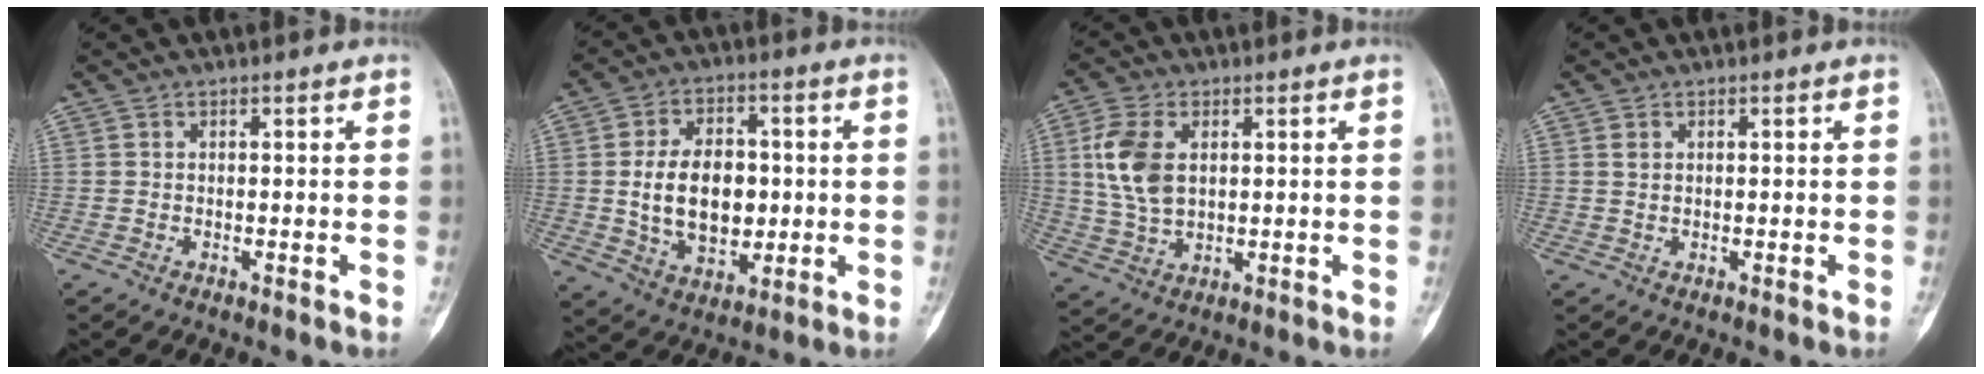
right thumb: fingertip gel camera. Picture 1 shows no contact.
{"total": 13.6, "force": [0.0, 9.1, 10.1], "torque": [-0.140, 0.003, 0.010]}
{"total": 9.8, "force": [2.0, 5.9, 7.6], "torque": [-0.158, -0.003, 0.044]}
{"total": 1.0, "force": [0.4, 0.7, 0.6], "torque": [-0.009, -0.001, 0.009]}